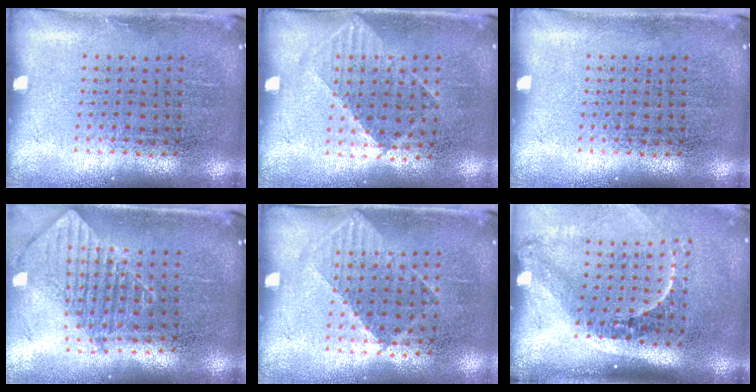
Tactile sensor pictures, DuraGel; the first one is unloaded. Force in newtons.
{"total": 1.0, "press": 0.9, "slide": 0.6}
{"total": 0.0}
{"total": 1.6, "press": 1.3, "slide": 0.9}
{"total": 1.0, "press": 0.9, "slide": 0.6}
{"total": 2.3, "press": 1.4, "slide": 1.8}